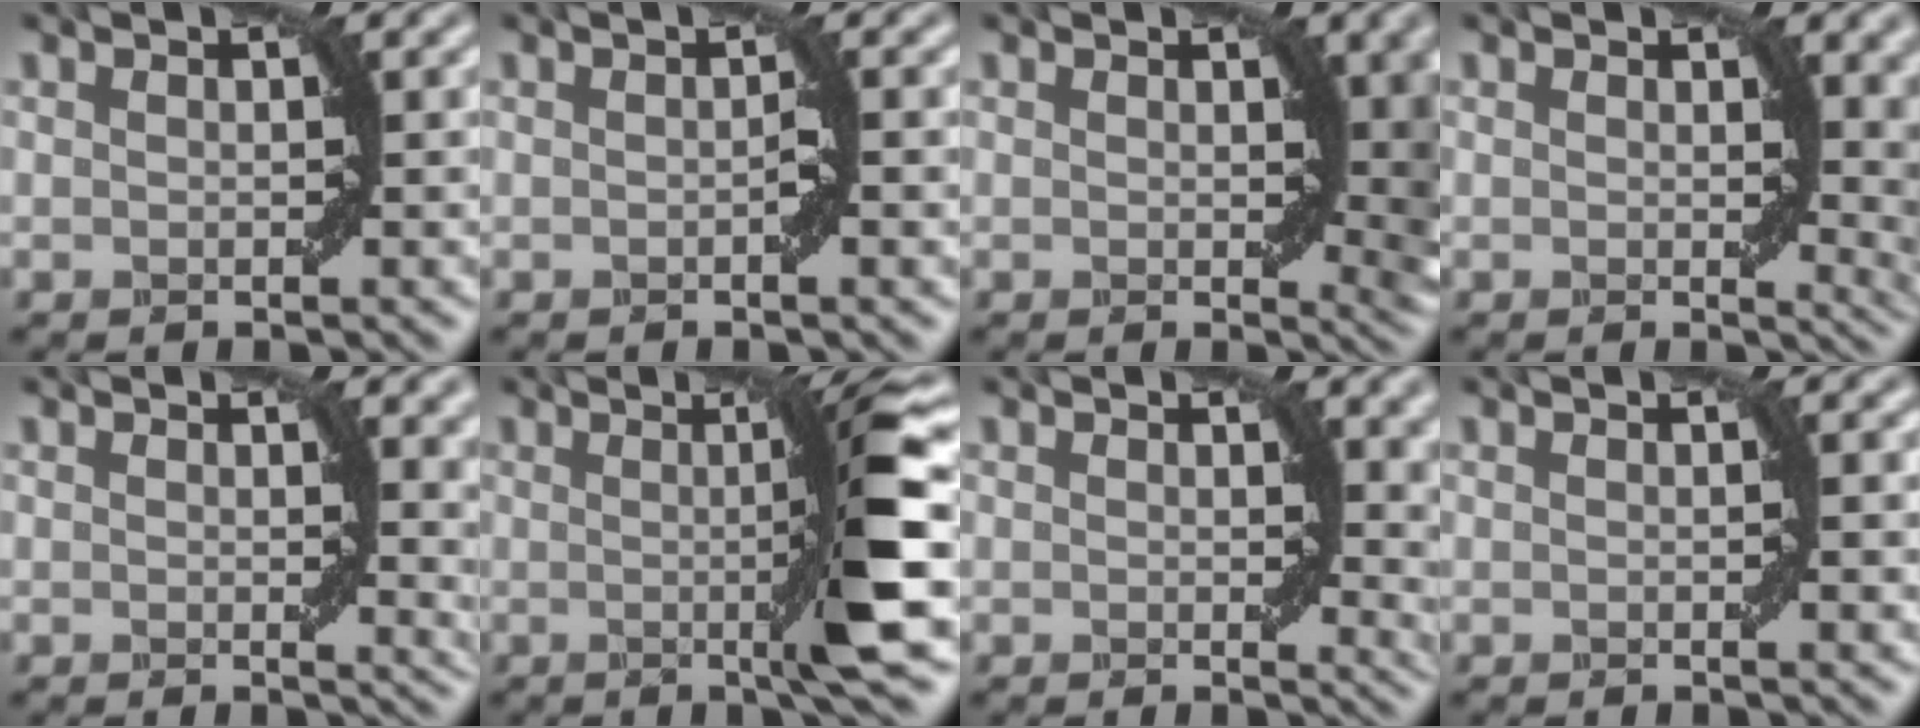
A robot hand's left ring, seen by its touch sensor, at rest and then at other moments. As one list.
[{"total": 1.3, "force": [-0.2, -0.1, 1.3], "torque": [-0.019, 0.002, -0.003]}, {"total": 4.9, "force": [0.9, 2.3, 4.3], "torque": [-0.037, -0.007, 0.017]}, {"total": 6.1, "force": [1.3, 2.5, 5.4], "torque": [-0.038, -0.007, 0.024]}, {"total": 4.6, "force": [1.2, 1.6, 4.2], "torque": [-0.033, -0.006, 0.023]}, {"total": 7.2, "force": [0.0, 0.6, 7.2], "torque": [-0.109, 0.000, 0.001]}, {"total": 4.5, "force": [1.3, 2.2, 3.7], "torque": [-0.032, -0.010, 0.023]}, {"total": 0.8, "force": [0.0, -0.1, 0.8], "torque": [-0.012, 0.003, -0.001]}]